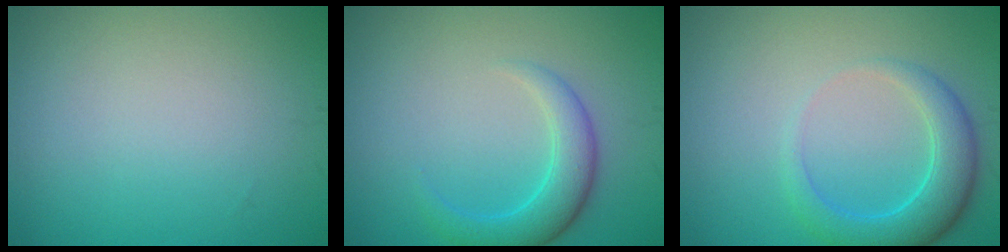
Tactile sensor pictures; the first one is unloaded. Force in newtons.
{"total": 3.4, "press": 3.4, "slide": 0.3}
{"total": 4.2, "press": 4.2, "slide": 0.3}